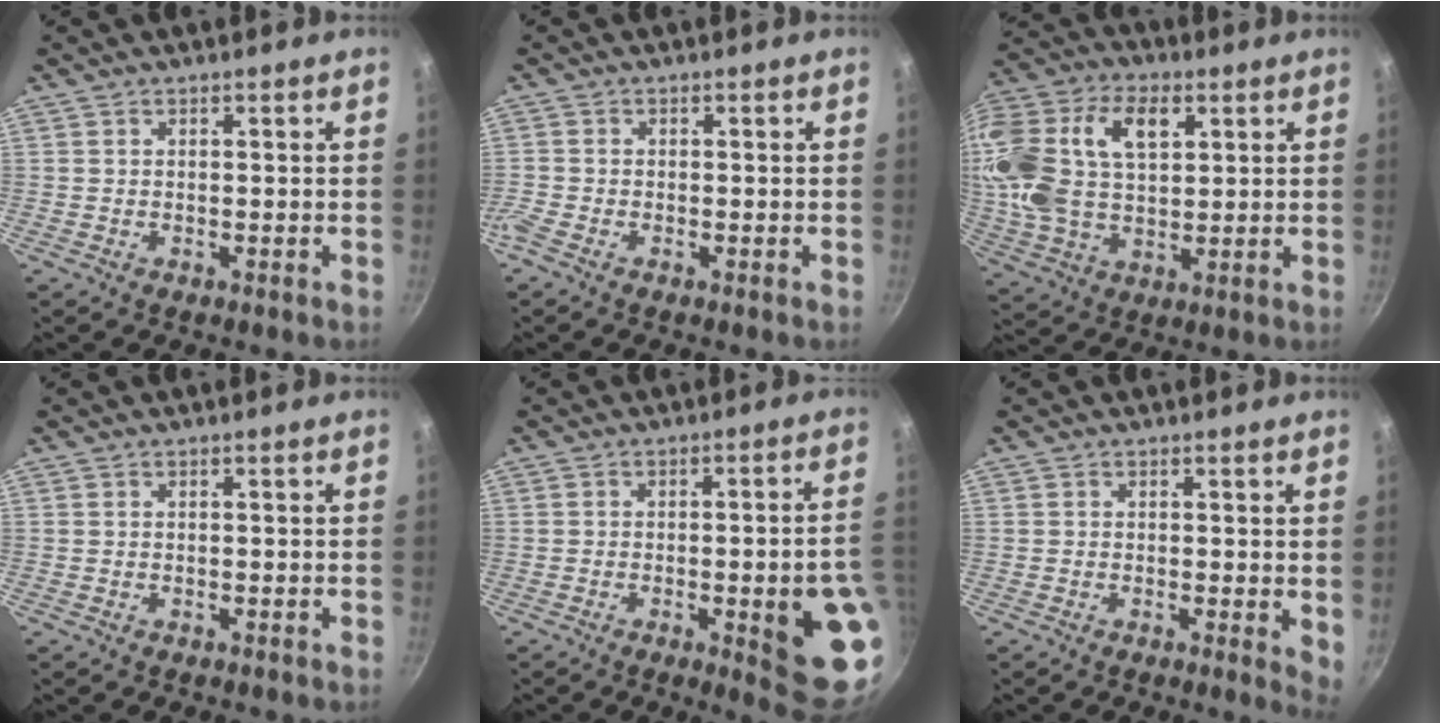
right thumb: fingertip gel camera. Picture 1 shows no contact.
{"total": 1.7, "force": [-1.2, 0.7, 0.9], "torque": [-0.033, 0.002, -0.033]}
{"total": 21.8, "force": [6.0, 13.6, 15.9], "torque": [-0.324, 0.010, 0.105]}
{"total": 0.0}
{"total": 14.1, "force": [-3.2, 3.1, 13.4], "torque": [-0.140, 0.017, -0.035]}
{"total": 3.0, "force": [0.4, 1.1, 2.7], "torque": [-0.030, -0.007, 0.002]}